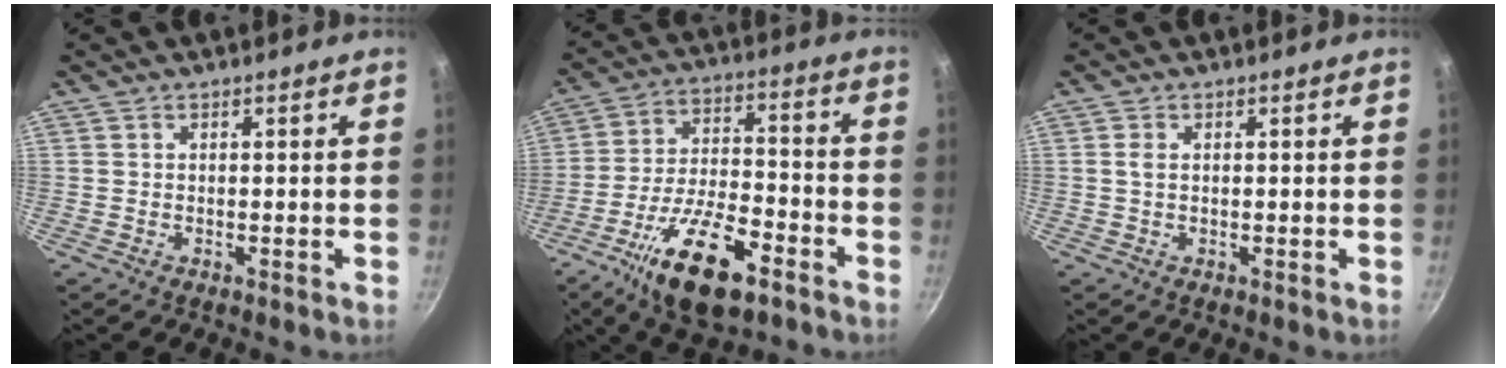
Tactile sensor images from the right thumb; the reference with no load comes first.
{"total": 16.6, "force": [-9.3, 6.4, 12.2], "torque": [-0.210, 0.039, -0.165]}
{"total": 1.5, "force": [0.2, 0.9, 1.1], "torque": [-0.023, 0.003, 0.004]}